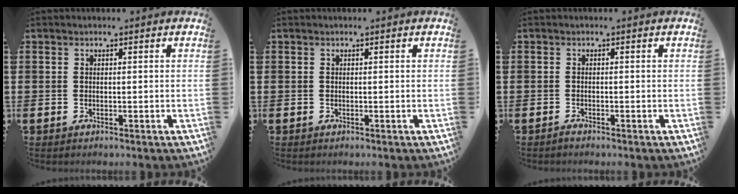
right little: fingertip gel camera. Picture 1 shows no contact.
{"total": 0.0}
{"total": 0.5, "force": [-0.5, 0.0, 0.1], "torque": [-0.002, -0.003, -0.010]}